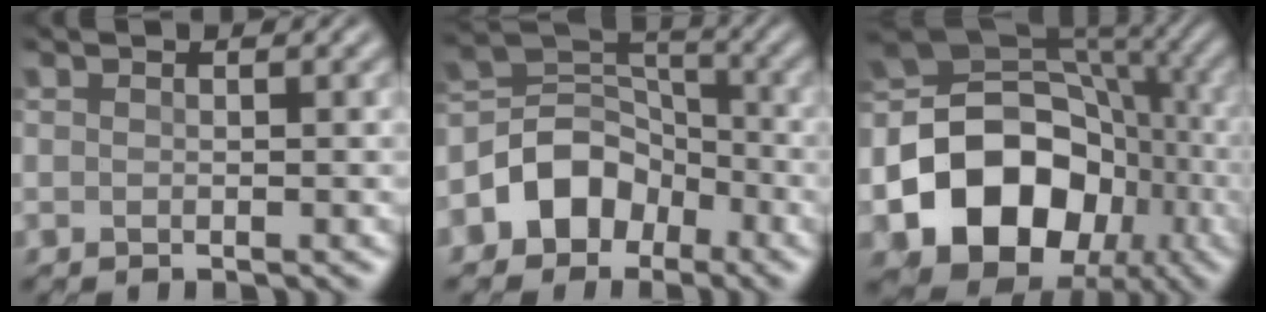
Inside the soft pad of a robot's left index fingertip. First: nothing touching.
{"total": 5.9, "force": [-3.4, 4.3, 2.1], "torque": [-0.019, 0.008, -0.070]}
{"total": 13.6, "force": [-4.8, 10.4, 7.3], "torque": [-0.127, -0.011, -0.083]}